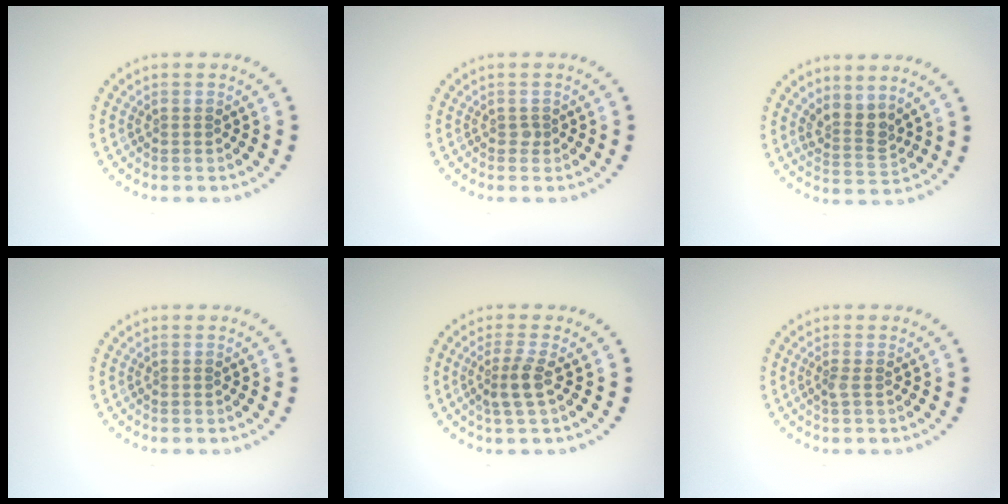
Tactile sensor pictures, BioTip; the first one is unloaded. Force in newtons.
{"total": 0.6, "press": 0.4, "slide": 0.4}
{"total": 2.6, "press": 2.0, "slide": 1.7}
{"total": 0.0}
{"total": 2.2, "press": 1.7, "slide": 1.3}
{"total": 0.6, "press": 0.5, "slide": 0.4}